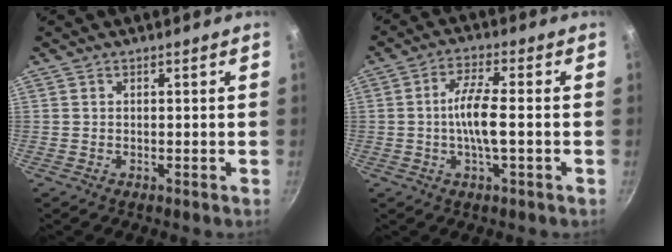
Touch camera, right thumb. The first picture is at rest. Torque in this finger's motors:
{"motor_torque": [1.37, 3.65, 1.04, 0.31, 0.09]}